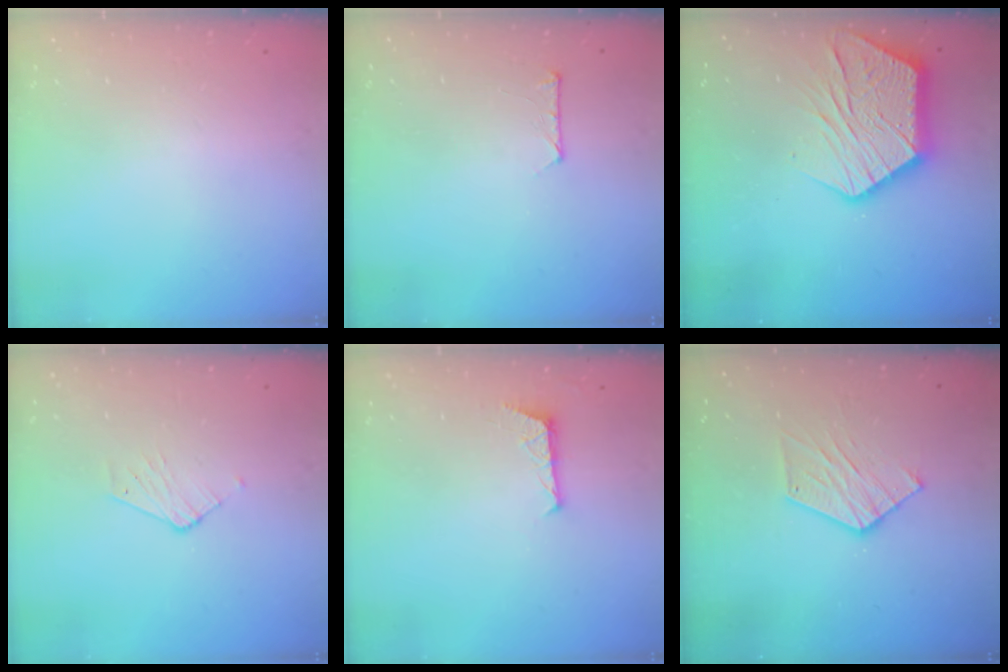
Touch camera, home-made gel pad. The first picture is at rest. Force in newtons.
{"total": 6.9, "press": 6.9, "slide": 0.7}
{"total": 19.2, "press": 19.1, "slide": 1.5}
{"total": 3.8, "press": 3.8, "slide": 0.3}
{"total": 4.7, "press": 4.7, "slide": 0.4}
{"total": 9.6, "press": 9.6, "slide": 0.3}